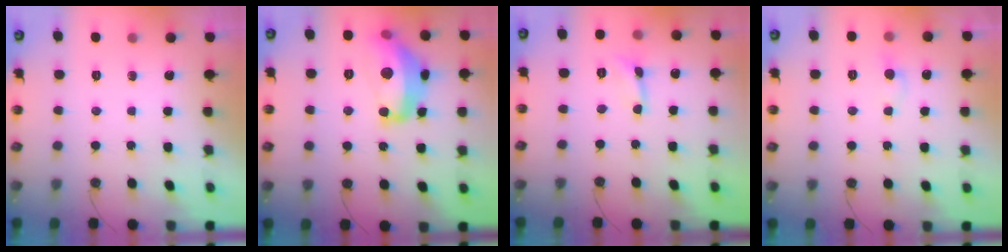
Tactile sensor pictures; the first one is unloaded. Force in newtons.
{"total": 12.2, "press": 12.1, "slide": 0.6}
{"total": 0.0}
{"total": 1.5, "press": 1.4, "slide": 0.7}